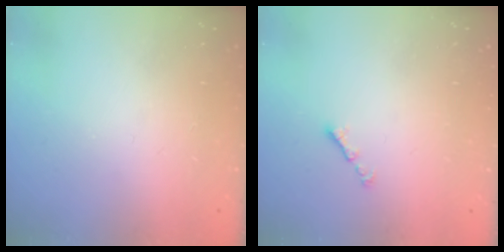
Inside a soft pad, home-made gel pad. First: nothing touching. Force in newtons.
{"total": 1.3, "press": 1.2, "slide": 0.5}